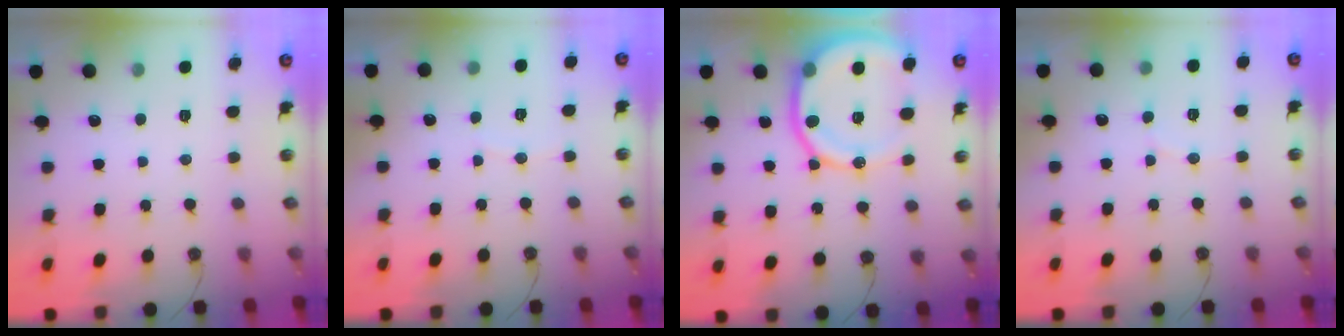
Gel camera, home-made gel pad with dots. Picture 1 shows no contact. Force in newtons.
{"total": 2.4, "press": 2.4, "slide": 0.3}
{"total": 15.7, "press": 15.5, "slide": 1.8}
{"total": 4.4, "press": 4.2, "slide": 1.0}